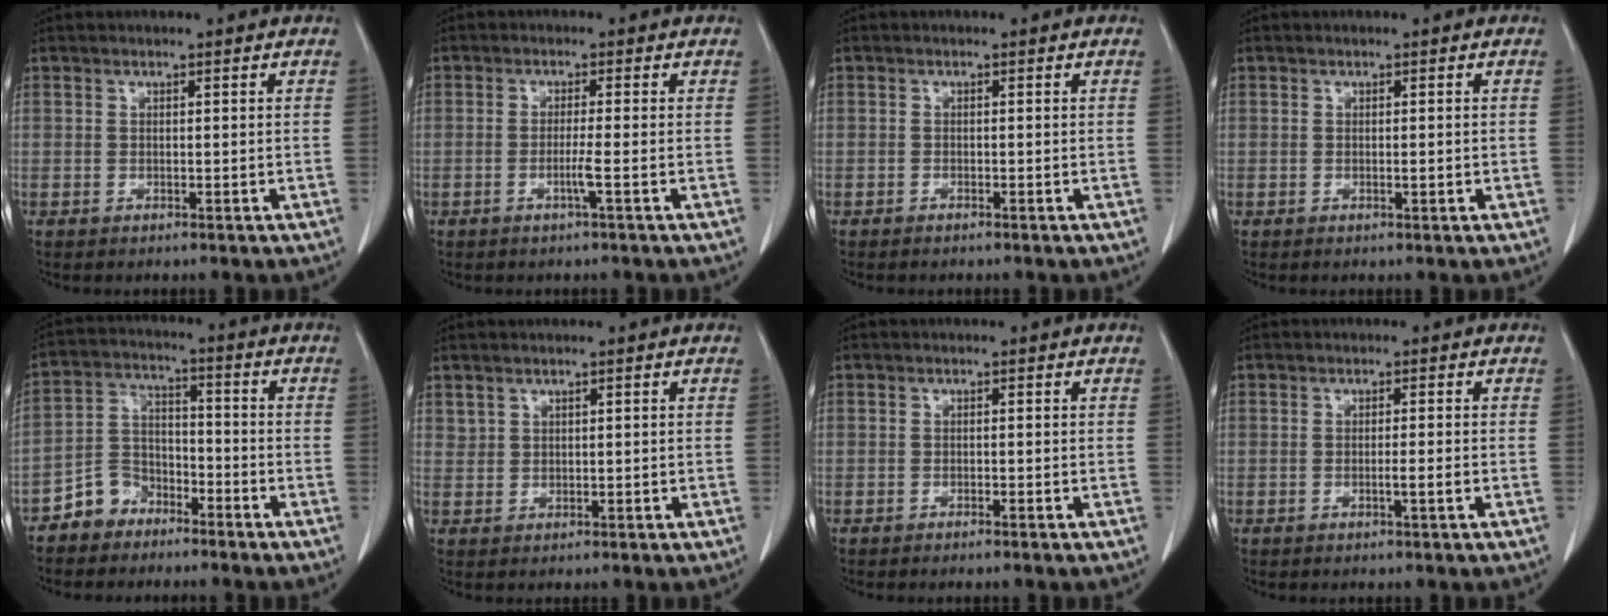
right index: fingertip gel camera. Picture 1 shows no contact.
{"total": 2.3, "force": [-0.9, -0.6, 2.0], "torque": [-0.039, -0.003, -0.018]}
{"total": 0.7, "force": [-0.7, 0.0, 0.3], "torque": [-0.009, -0.002, -0.011]}
{"total": 0.8, "force": [-0.1, 0.2, 0.8], "torque": [-0.012, 0.000, 0.000]}
{"total": 6.5, "force": [-4.8, 4.2, 1.0], "torque": [-0.016, 0.013, -0.094]}
{"total": 1.1, "force": [0.9, 0.6, 0.2], "torque": [0.001, 0.004, 0.019]}
{"total": 1.2, "force": [-1.0, -0.2, 0.7], "torque": [-0.012, 0.002, -0.014]}
{"total": 1.7, "force": [-0.6, -0.2, 1.5], "torque": [-0.026, -0.002, -0.010]}